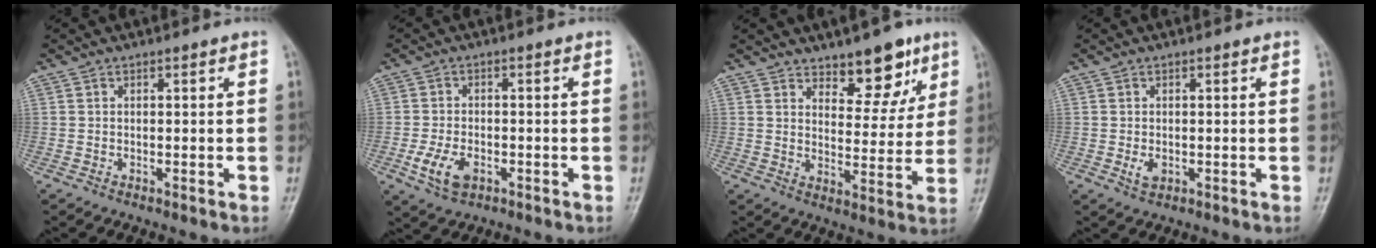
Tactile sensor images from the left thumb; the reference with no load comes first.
{"total": 6.0, "force": [-2.3, 3.6, 4.1], "torque": [-0.082, 0.001, -0.040]}
{"total": 9.5, "force": [6.3, 4.5, 5.4], "torque": [-0.038, -0.042, 0.094]}
{"total": 2.2, "force": [-0.2, 1.5, 1.6], "torque": [-0.025, -0.004, 0.000]}